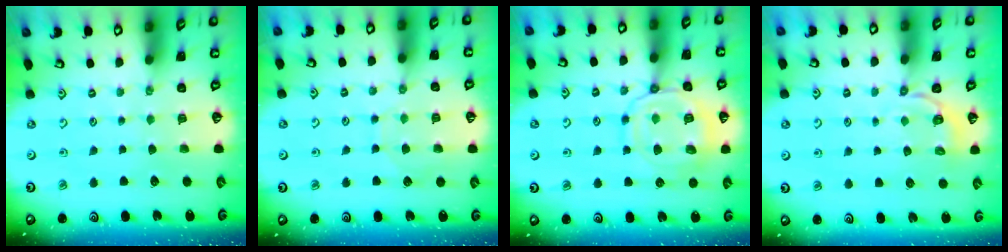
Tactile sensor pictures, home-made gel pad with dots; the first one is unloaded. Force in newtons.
{"total": 7.0, "press": 7.0, "slide": 0.5}
{"total": 13.7, "press": 13.7, "slide": 1.1}
{"total": 3.1, "press": 2.0, "slide": 2.3}